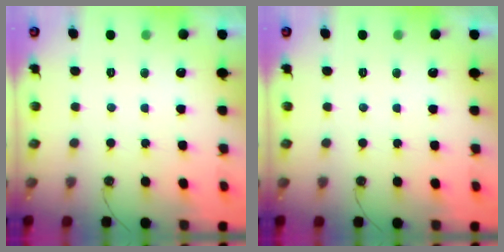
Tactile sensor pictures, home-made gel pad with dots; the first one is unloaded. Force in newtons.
{"total": 0.0}